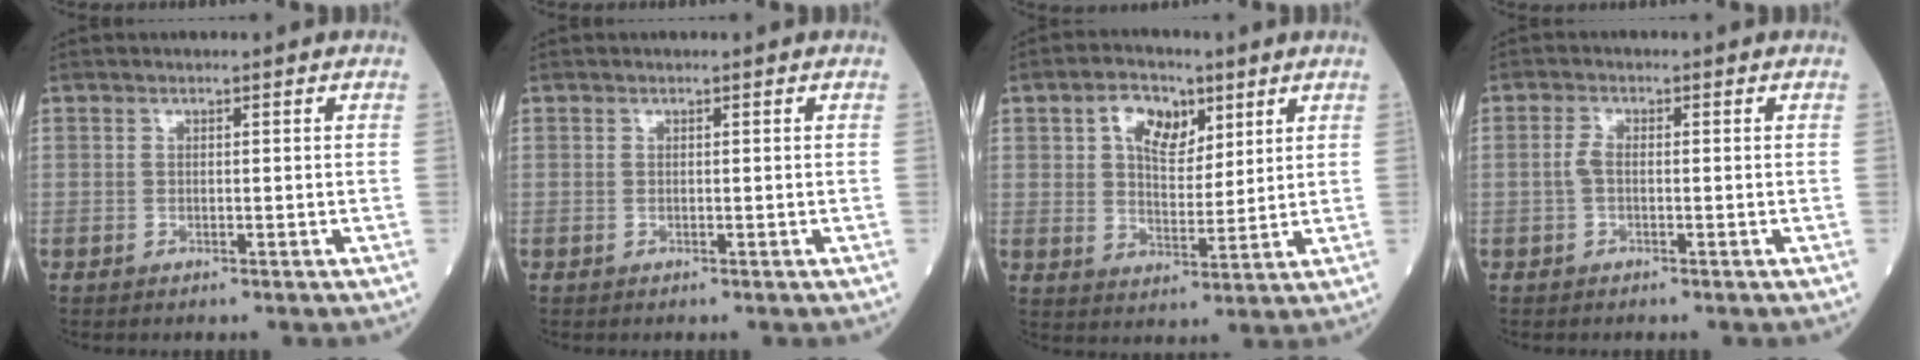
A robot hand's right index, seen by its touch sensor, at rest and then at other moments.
{"total": 0.0}
{"total": 7.8, "force": [3.7, 4.4, 5.3], "torque": [-0.096, 0.018, 0.067]}
{"total": 1.8, "force": [-0.4, 0.8, 1.5], "torque": [-0.033, 0.003, -0.010]}